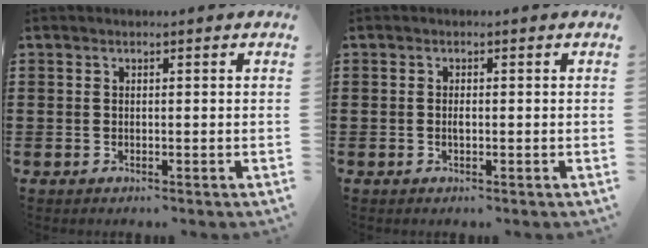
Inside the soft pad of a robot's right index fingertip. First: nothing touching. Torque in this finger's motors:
{"motor_torque": [2.14, 0.00, 0.09, 0.04]}